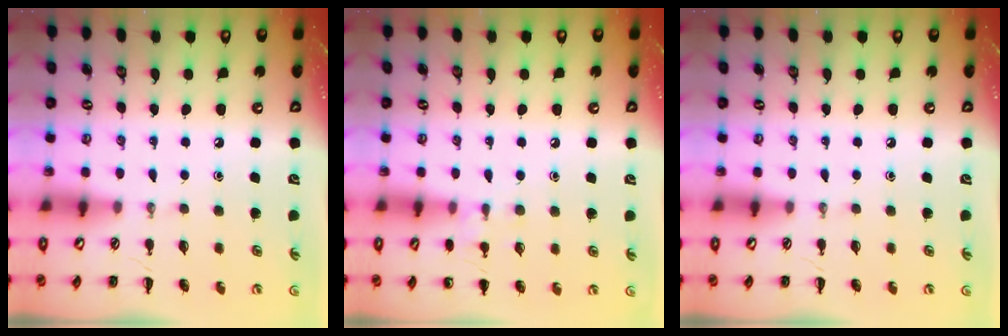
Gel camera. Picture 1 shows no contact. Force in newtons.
{"total": 7.2, "press": 7.0, "slide": 1.7}
{"total": 0.0}